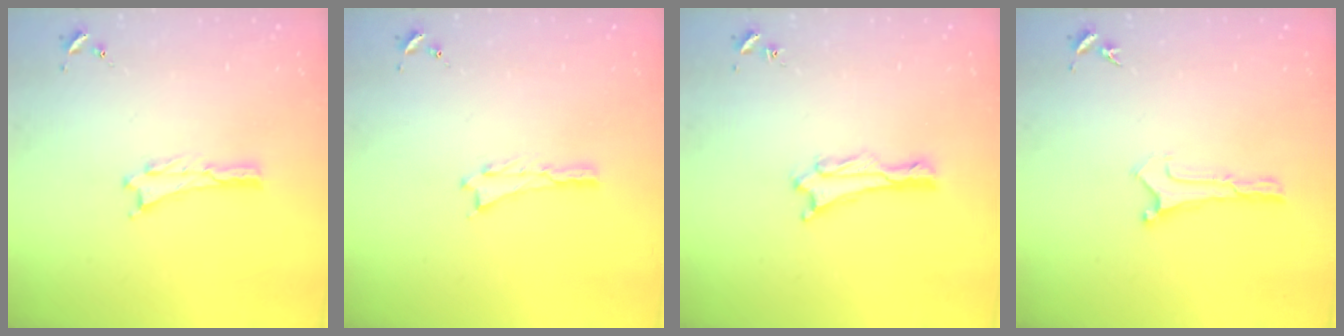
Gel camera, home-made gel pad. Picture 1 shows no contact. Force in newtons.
{"total": 0.0}
{"total": 1.9, "press": 1.9, "slide": 0.1}
{"total": 0.0}